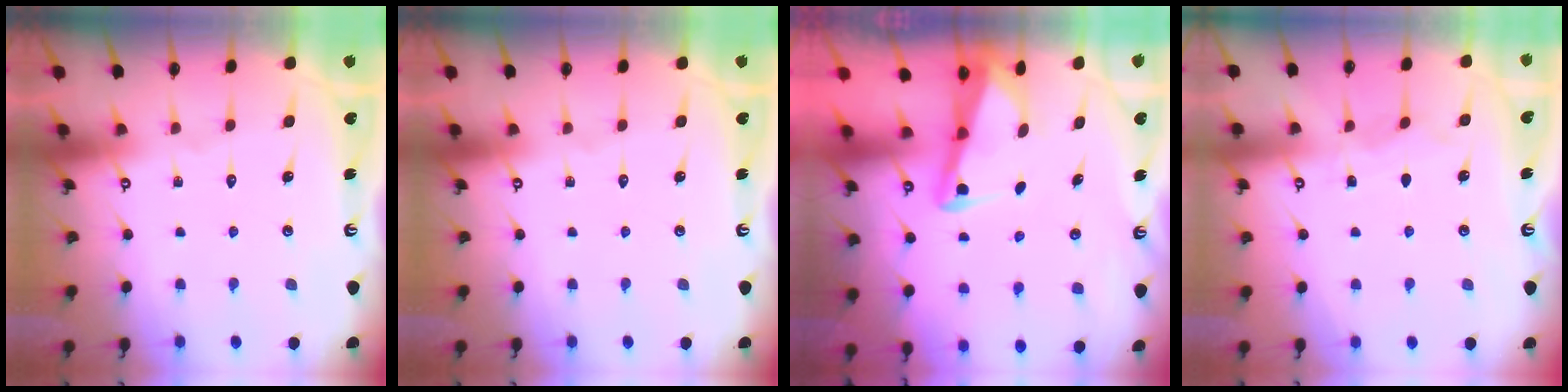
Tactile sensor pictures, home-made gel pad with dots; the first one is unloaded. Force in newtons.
{"total": 0.0}
{"total": 3.0, "press": 3.0, "slide": 0.3}
{"total": 3.9, "press": 3.8, "slide": 0.4}